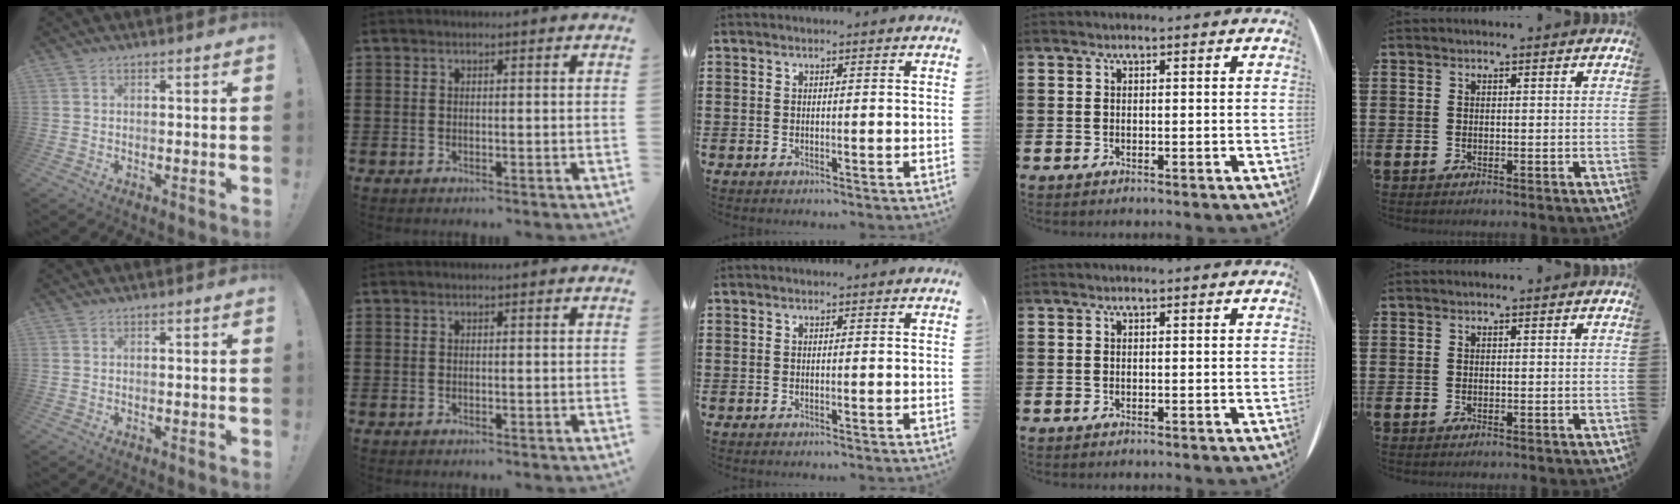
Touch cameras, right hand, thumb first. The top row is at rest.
{}